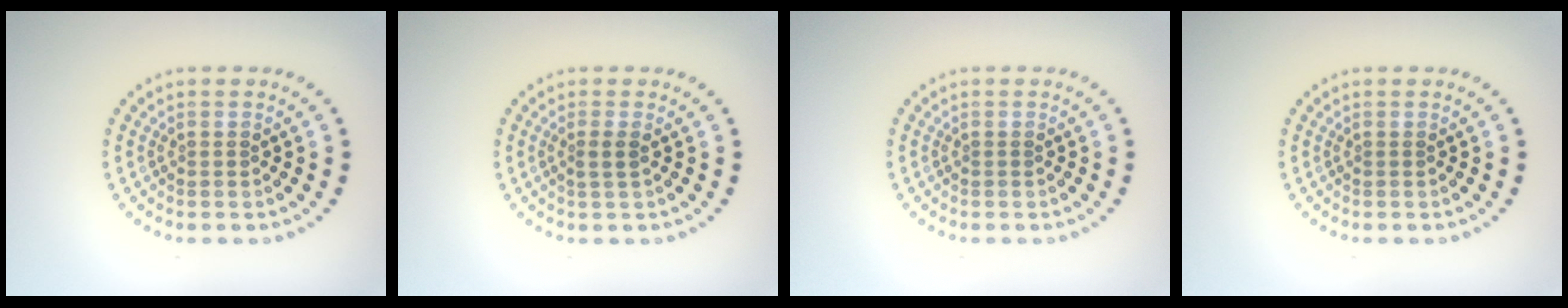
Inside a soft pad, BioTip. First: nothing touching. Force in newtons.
{"total": 1.3, "press": 0.9, "slide": 0.9}
{"total": 0.0}
{"total": 0.0}